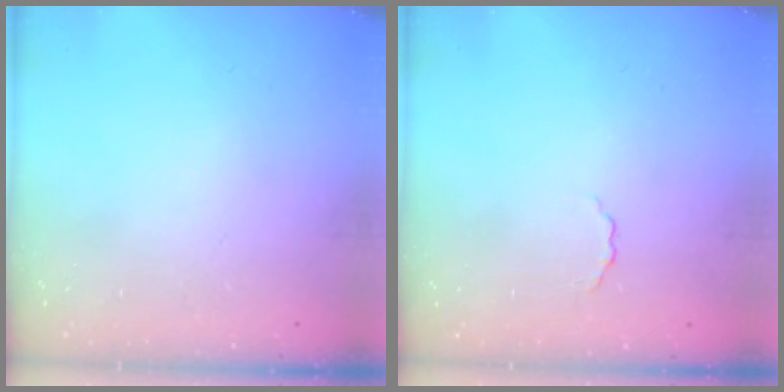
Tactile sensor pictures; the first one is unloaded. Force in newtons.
{"total": 1.2, "press": 1.2, "slide": 0.3}